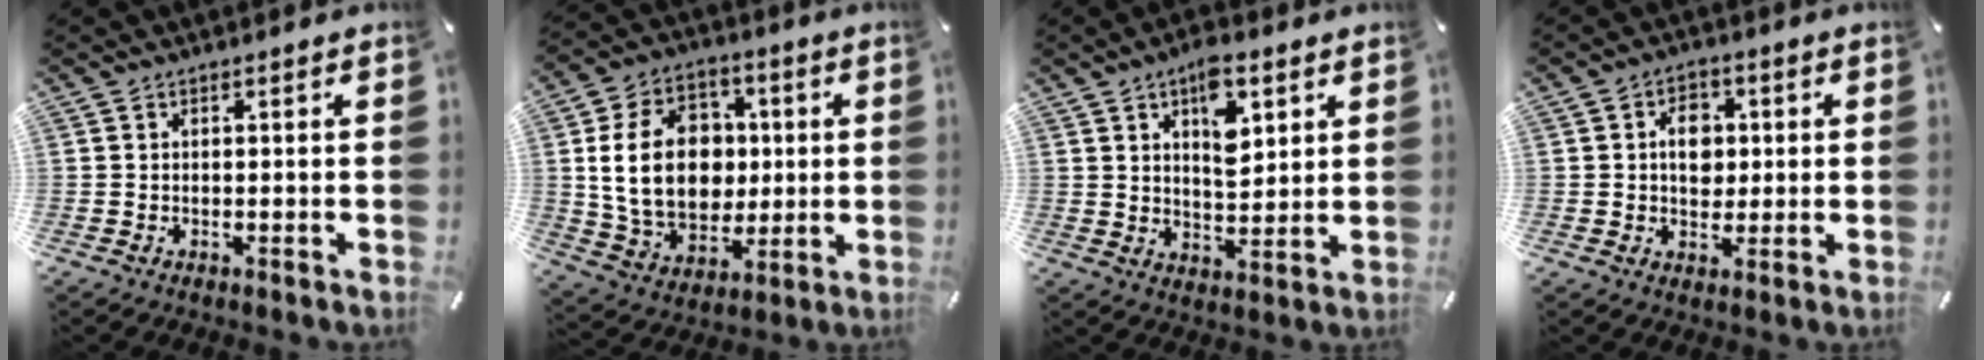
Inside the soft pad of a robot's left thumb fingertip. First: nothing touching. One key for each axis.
{"total": 18.5, "fx": 1.4, "fy": 14.3, "fz": 11.7, "tx": -0.227, "ty": 0.007, "tz": 0.027}
{"total": 9.9, "fx": 4.9, "fy": 5.2, "fz": 6.9, "tx": -0.090, "ty": -0.022, "tz": 0.079}
{"total": 7.0, "fx": 0.7, "fy": 5.4, "fz": 4.3, "tx": -0.060, "ty": 0.002, "tz": 0.007}